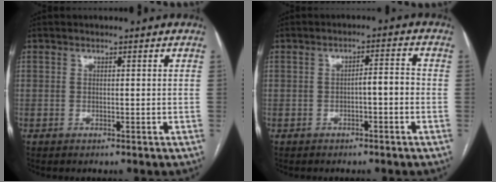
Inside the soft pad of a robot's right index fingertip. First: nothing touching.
{"total": 3.0, "force": [-0.9, 0.6, 2.8], "torque": [-0.039, 0.014, -0.012]}